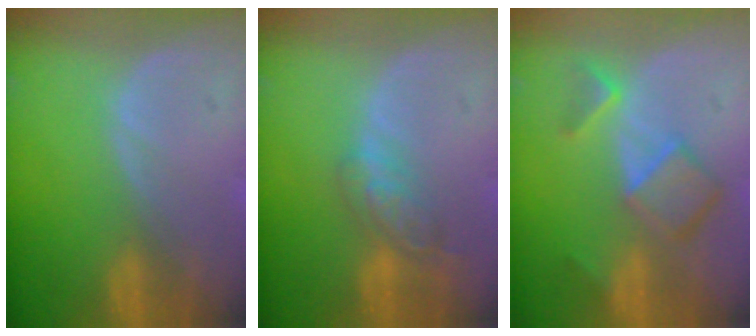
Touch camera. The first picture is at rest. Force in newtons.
{"total": 5.7, "press": 5.0, "slide": 2.6}
{"total": 7.2, "press": 6.2, "slide": 3.7}